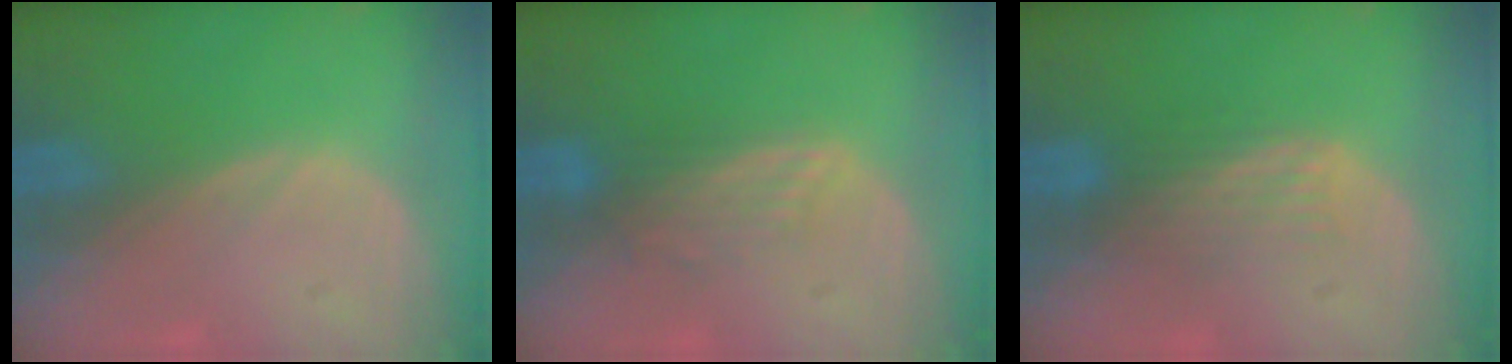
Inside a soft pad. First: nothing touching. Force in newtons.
{"total": 3.9, "press": 3.3, "slide": 2.1}
{"total": 4.4, "press": 3.7, "slide": 2.4}